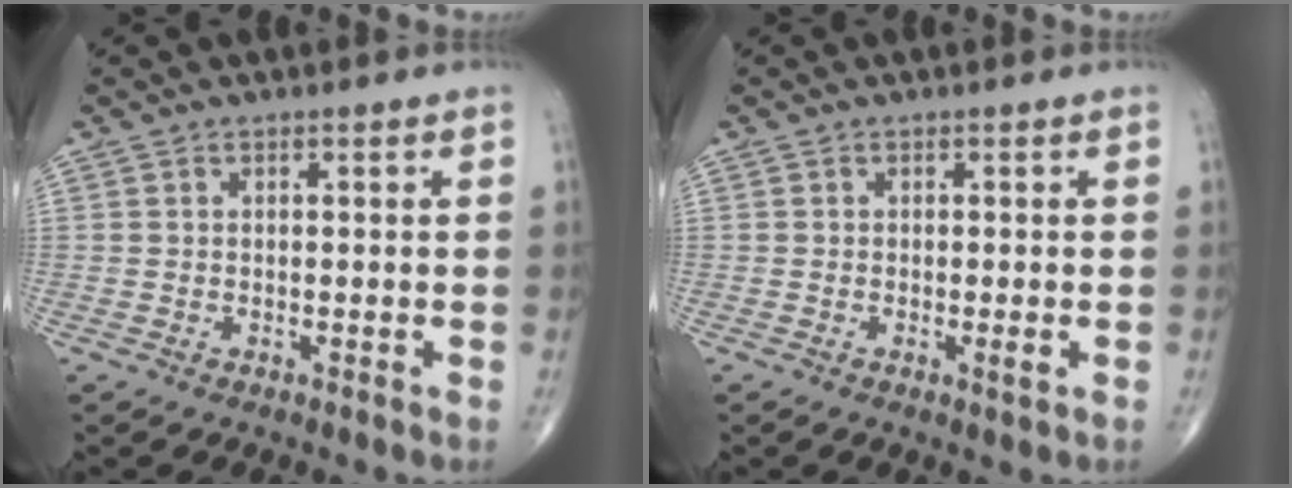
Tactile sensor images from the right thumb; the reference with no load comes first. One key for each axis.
{"total": 1.2, "fx": -0.3, "fy": 0.1, "fz": 1.1, "tx": -0.019, "ty": -0.004, "tz": -0.006}